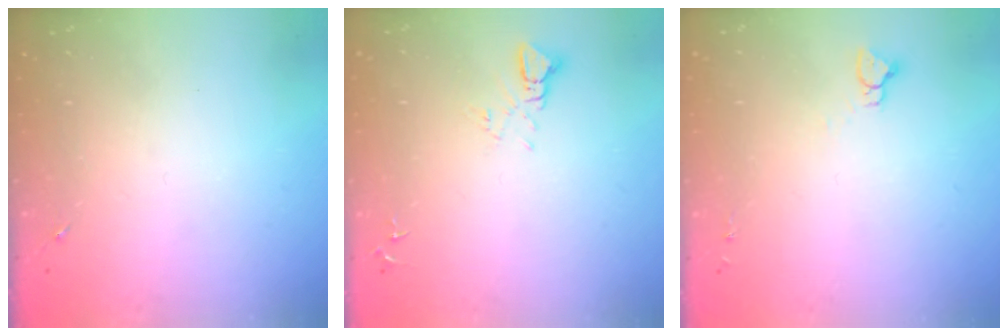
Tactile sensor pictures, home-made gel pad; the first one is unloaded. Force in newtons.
{"total": 3.8, "press": 3.8, "slide": 0.3}
{"total": 2.9, "press": 2.9, "slide": 0.2}